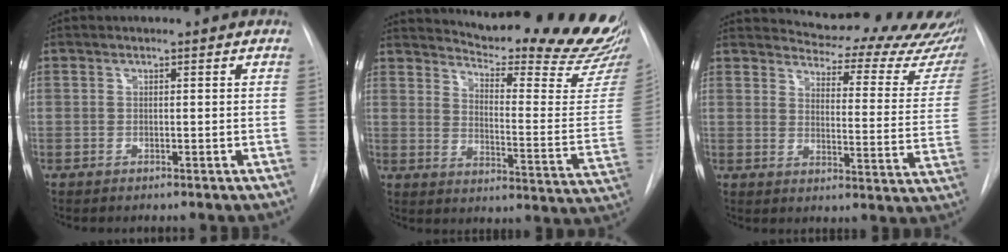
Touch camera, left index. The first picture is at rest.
{"total": 26.6, "force": [24.3, 1.8, 10.6], "torque": [-0.158, -0.137, 0.292]}
{"total": 22.8, "force": [21.2, 5.4, 6.3], "torque": [-0.074, -0.097, 0.229]}